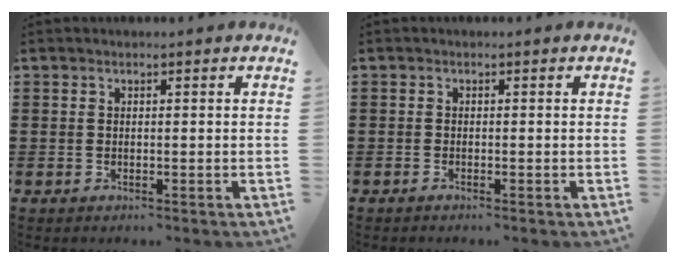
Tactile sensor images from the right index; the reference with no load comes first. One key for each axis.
{"total": 0.7, "fx": -0.6, "fy": -0.2, "fz": 0.1, "tx": -0.003, "ty": -0.004, "tz": -0.012}